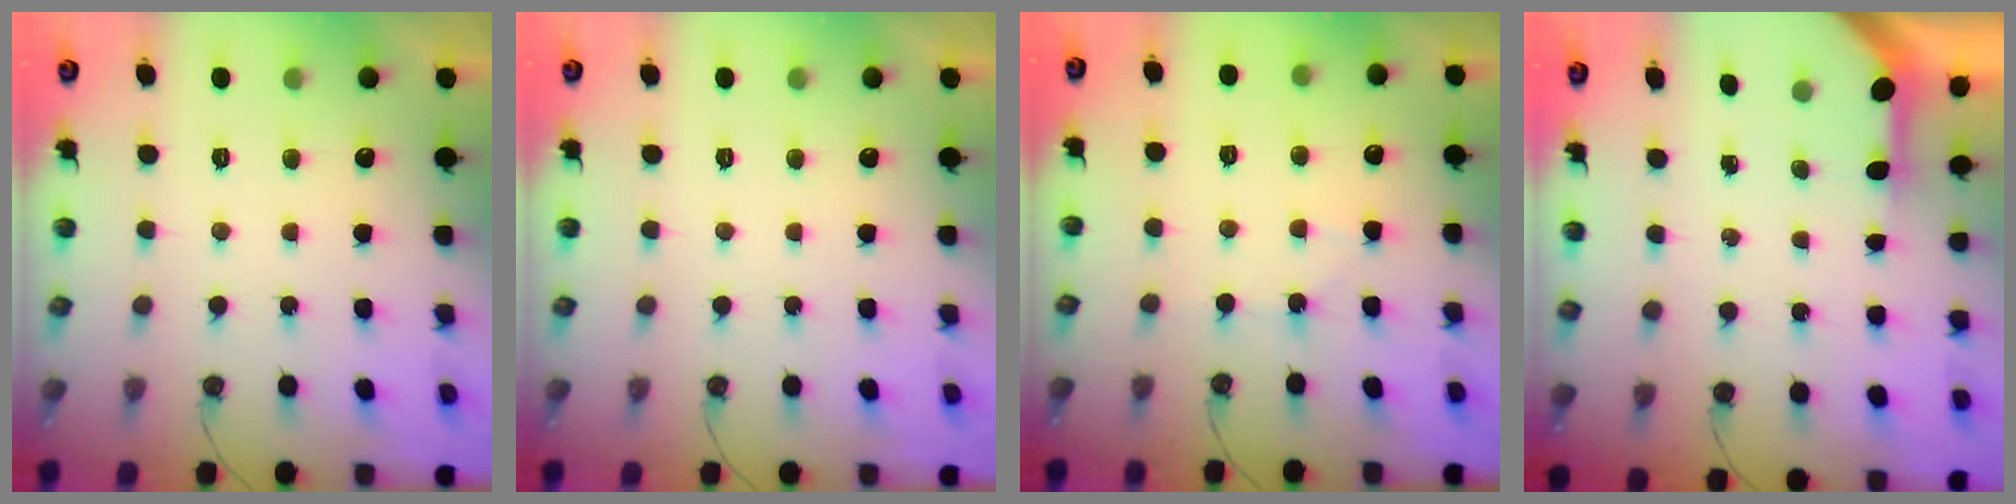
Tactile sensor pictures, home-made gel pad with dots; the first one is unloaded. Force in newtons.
{"total": 0.0}
{"total": 3.1, "press": 3.1, "slide": 0.5}
{"total": 3.5, "press": 3.5, "slide": 0.4}